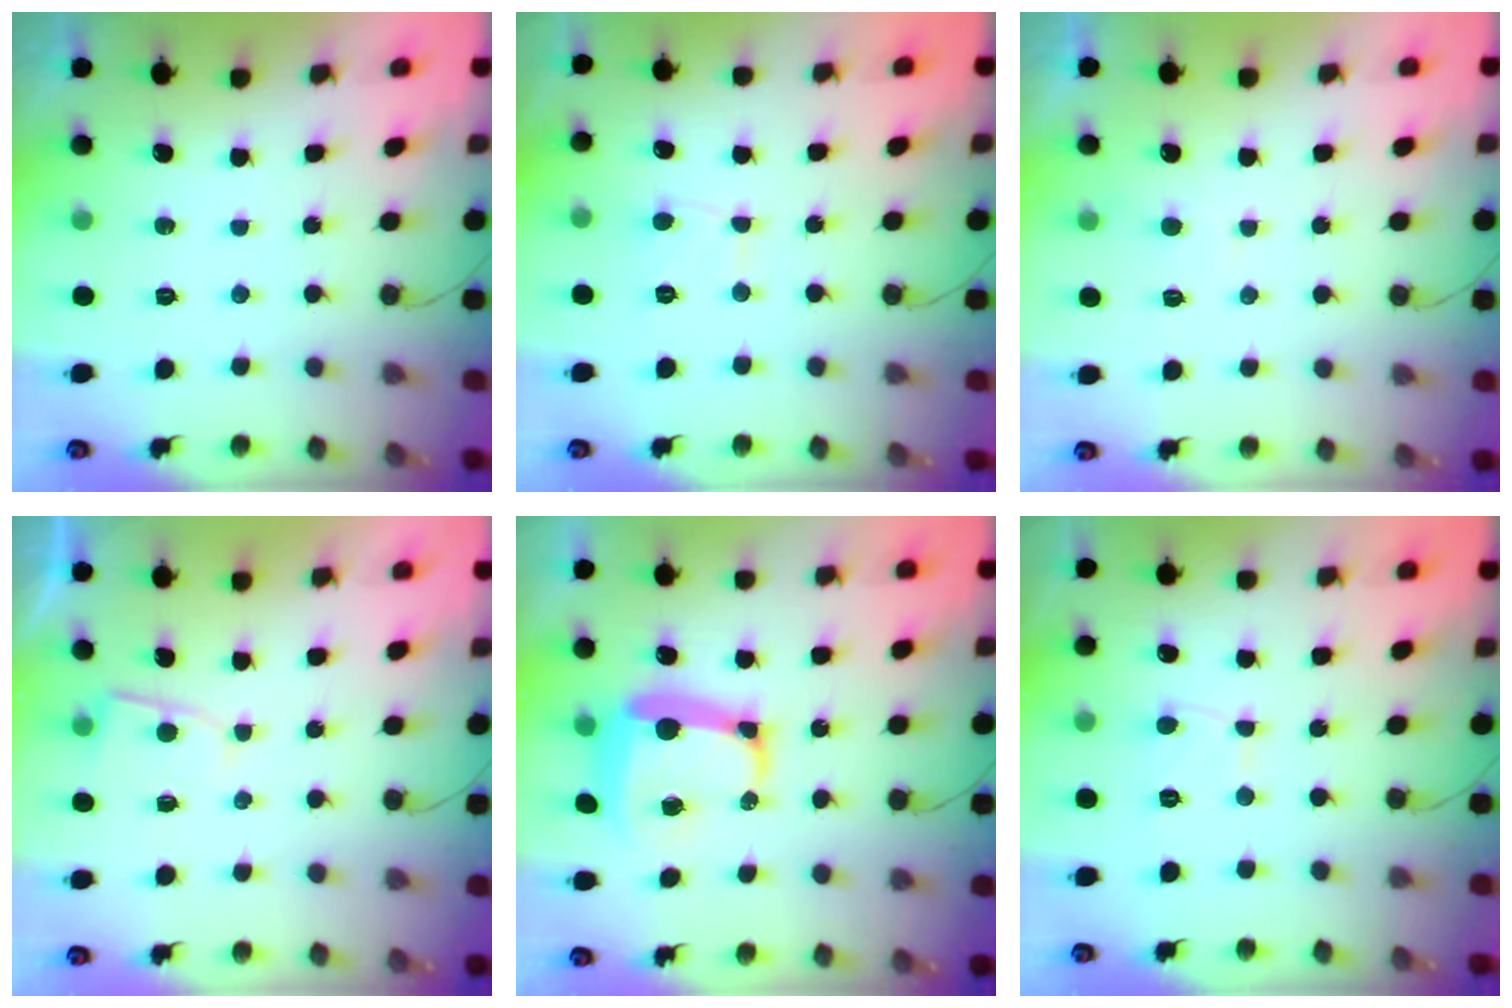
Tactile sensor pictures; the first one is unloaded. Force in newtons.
{"total": 2.6, "press": 2.6, "slide": 0.1}
{"total": 5.1, "press": 5.0, "slide": 0.2}
{"total": 3.6, "press": 3.6, "slide": 0.4}
{"total": 14.7, "press": 14.5, "slide": 2.2}
{"total": 3.3, "press": 3.3, "slide": 0.2}